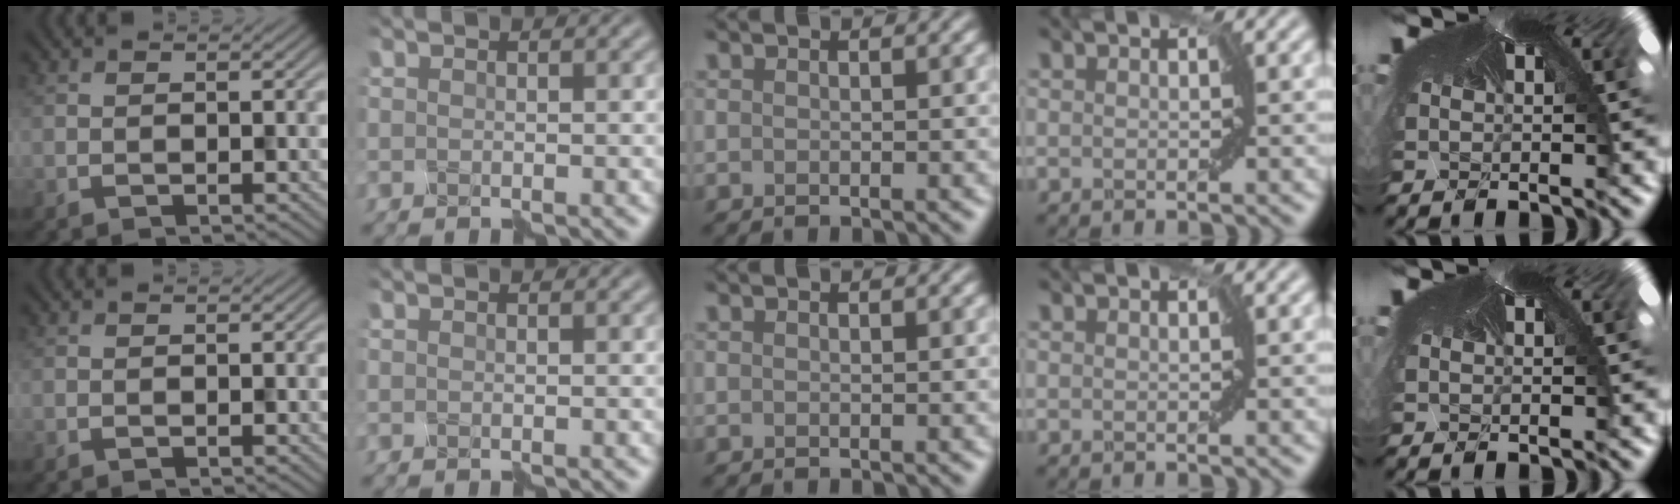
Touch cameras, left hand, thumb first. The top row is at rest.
{}